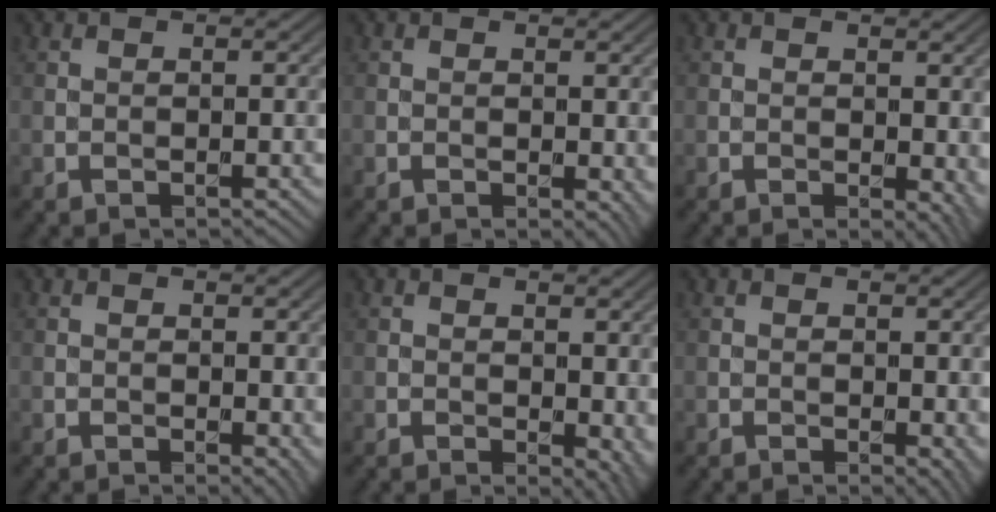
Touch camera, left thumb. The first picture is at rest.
{"total": 1.7, "force": [0.0, 1.0, 1.3], "torque": [-0.014, -0.007, 0.003]}
{"total": 3.0, "force": [0.0, 1.7, 2.4], "torque": [-0.025, -0.007, 0.003]}
{"total": 1.8, "force": [-0.1, 1.0, 1.5], "torque": [-0.016, -0.008, 0.001]}
{"total": 4.1, "force": [-0.1, 2.5, 3.2], "torque": [-0.035, -0.012, 0.001]}
{"total": 2.1, "force": [-0.2, 1.1, 1.7], "torque": [-0.019, -0.008, 0.000]}